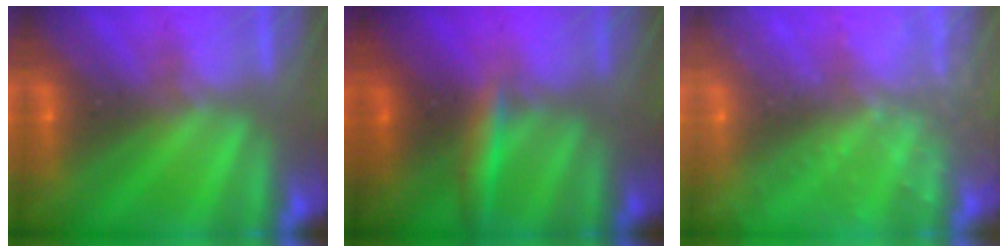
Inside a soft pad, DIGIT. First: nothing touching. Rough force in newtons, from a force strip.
{"total": 2.8}
{"total": 9.7}